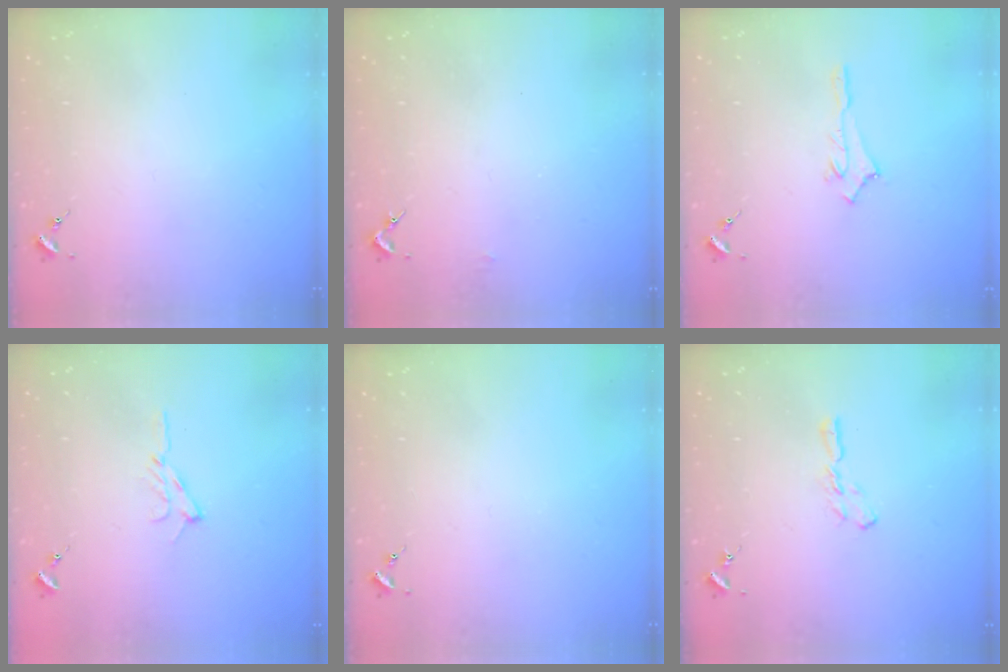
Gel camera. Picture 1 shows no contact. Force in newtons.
{"total": 1.4, "press": 1.4, "slide": 0.1}
{"total": 2.5, "press": 2.5, "slide": 0.2}
{"total": 6.5, "press": 6.5, "slide": 0.8}
{"total": 0.0}
{"total": 5.6, "press": 5.5, "slide": 0.4}